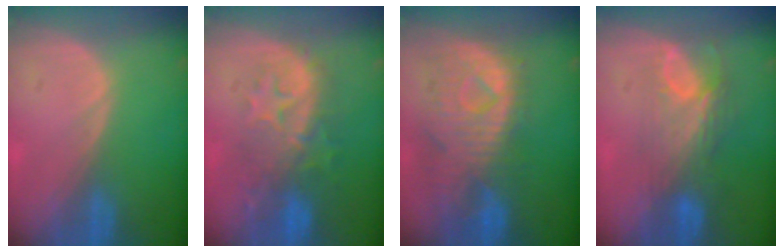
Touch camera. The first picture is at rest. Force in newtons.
{"total": 9.4, "press": 8.7, "slide": 3.5}
{"total": 11.2, "press": 9.7, "slide": 5.4}
{"total": 7.8, "press": 6.9, "slide": 3.8}